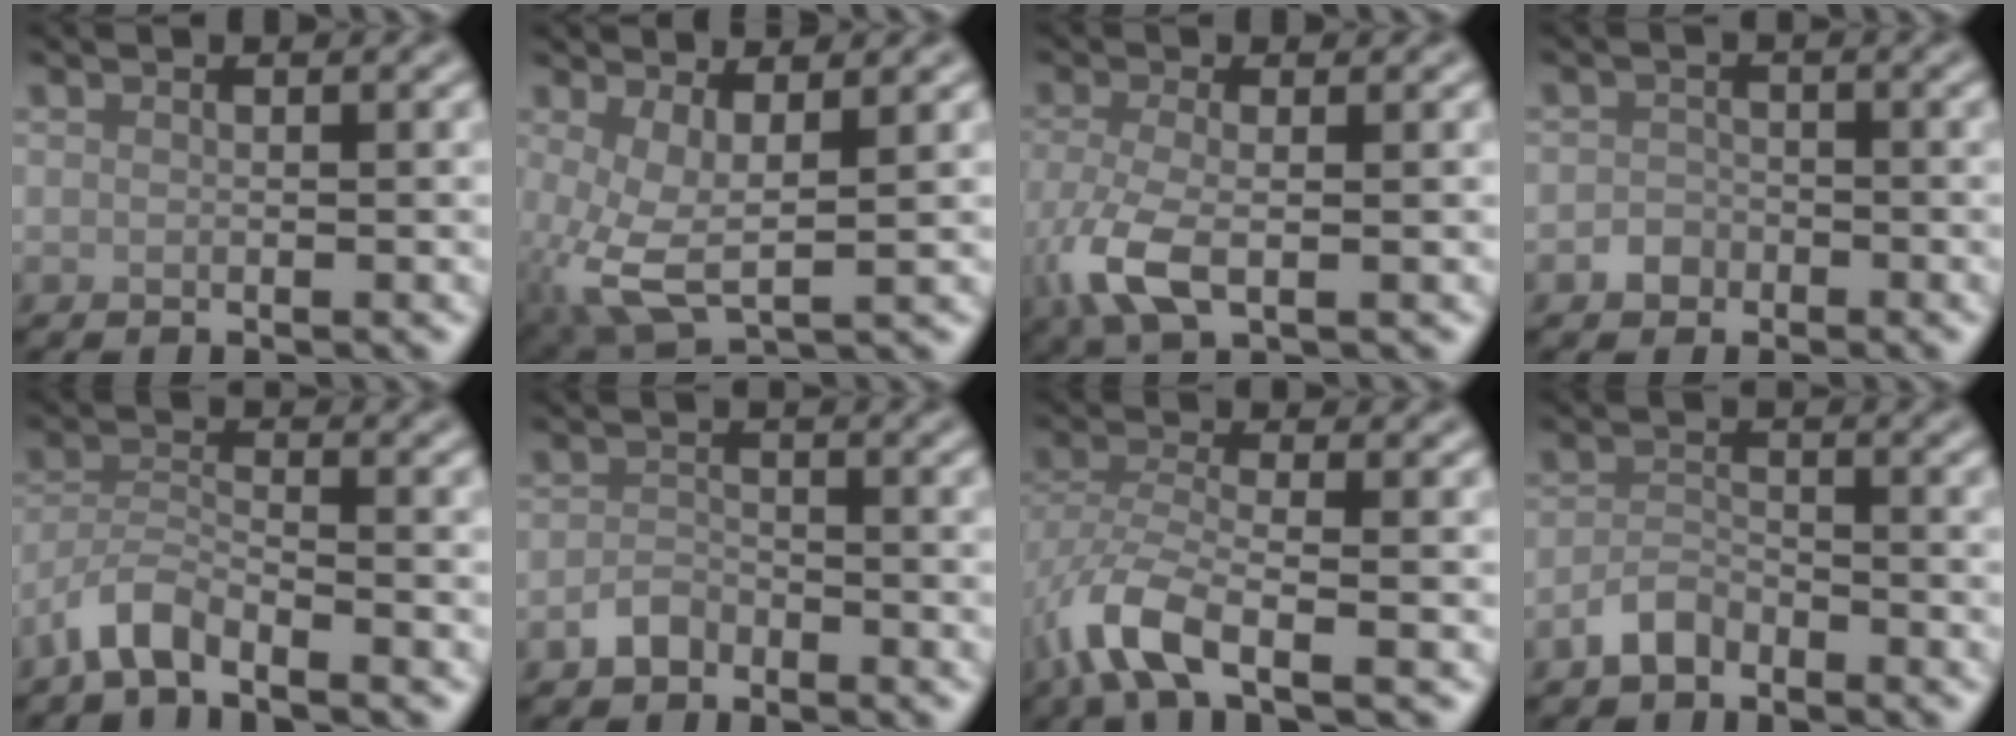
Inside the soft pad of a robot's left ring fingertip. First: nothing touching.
{"total": 5.0, "force": [0.1, 2.0, 4.6], "torque": [-0.106, -0.006, 0.004]}
{"total": 4.8, "force": [-1.4, 2.1, 4.1], "torque": [-0.104, -0.009, -0.030]}
{"total": 1.6, "force": [-0.9, 1.3, 0.3], "torque": [0.004, 0.003, -0.018]}
{"total": 3.2, "force": [-2.7, 0.7, 1.6], "torque": [-0.032, 0.005, -0.064]}
{"total": 2.0, "force": [-1.5, 1.2, 0.5], "torque": [-0.007, 0.006, -0.032]}
{"total": 5.6, "force": [-3.0, 2.1, 4.3], "torque": [-0.098, -0.008, -0.073]}
{"total": 2.3, "force": [-1.9, 1.1, 0.8], "torque": [-0.014, 0.008, -0.041]}